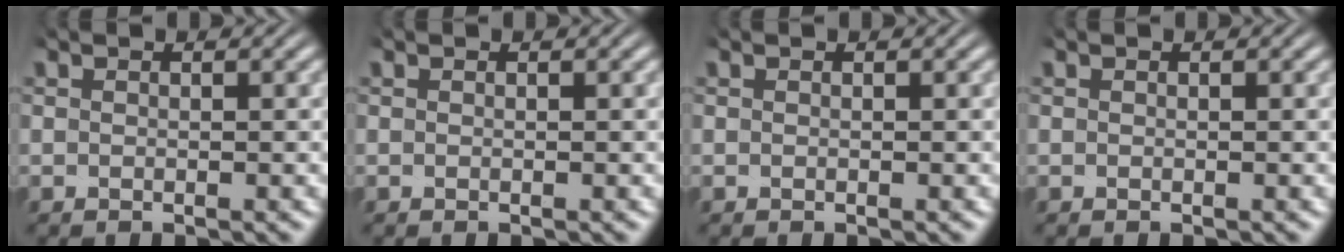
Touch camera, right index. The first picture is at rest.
{"total": 0.0}
{"total": 0.0}
{"total": 0.0}